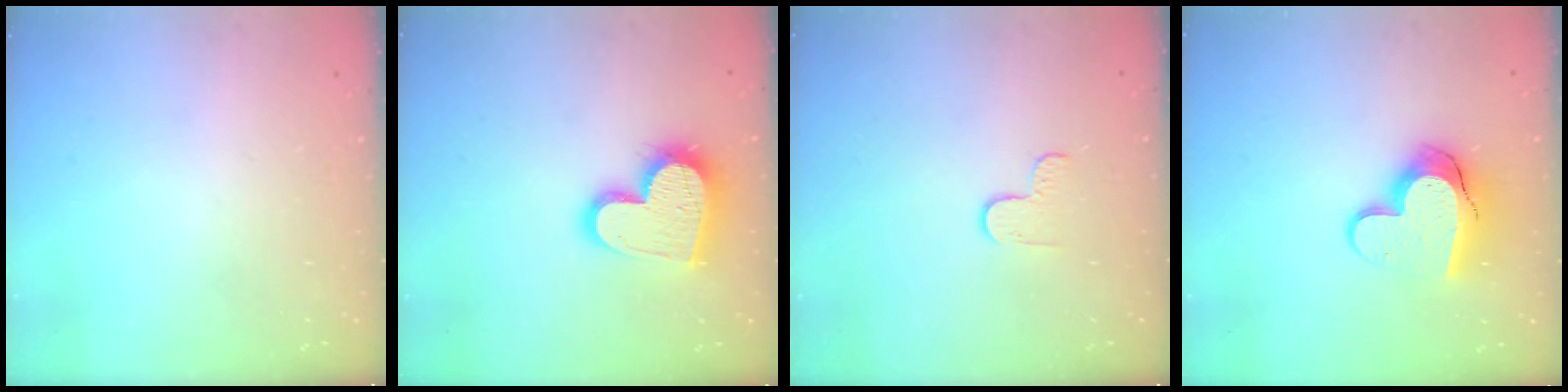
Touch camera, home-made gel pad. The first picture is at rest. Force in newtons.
{"total": 16.4, "press": 16.3, "slide": 1.2}
{"total": 3.3, "press": 3.3, "slide": 0.4}
{"total": 12.4, "press": 12.3, "slide": 1.1}